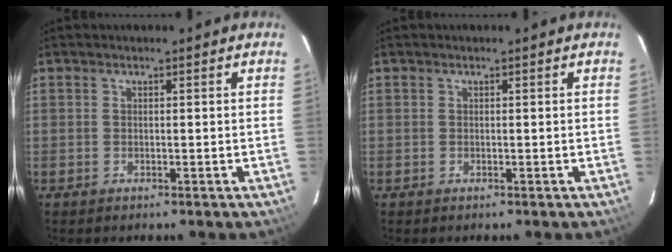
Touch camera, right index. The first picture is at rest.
{"total": 0.0}